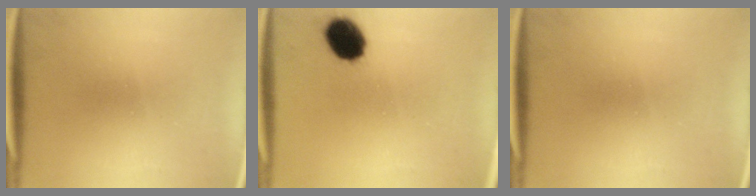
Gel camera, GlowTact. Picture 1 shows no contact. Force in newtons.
{"total": 9.4}
{"total": 0.0}